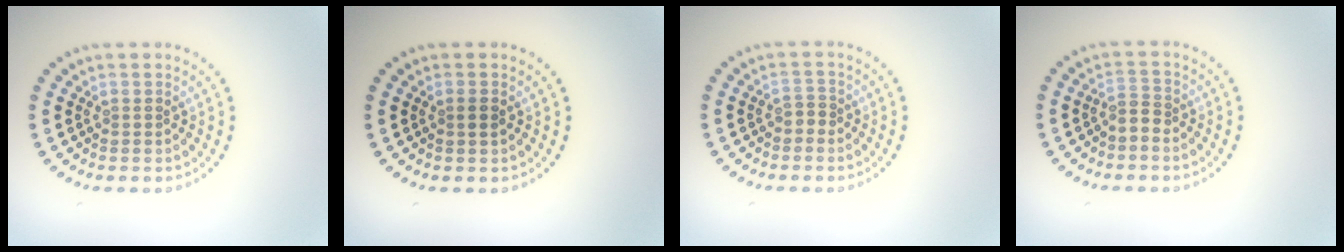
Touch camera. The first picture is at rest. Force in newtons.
{"total": 0.9, "press": 0.8, "slide": 0.3}
{"total": 1.0, "press": 0.8, "slide": 0.5}
{"total": 1.7, "press": 1.2, "slide": 1.1}